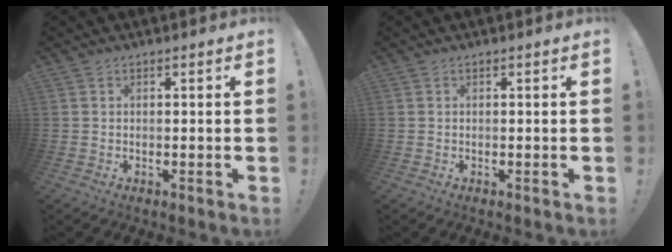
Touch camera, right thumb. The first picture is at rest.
{"total": 0.0}